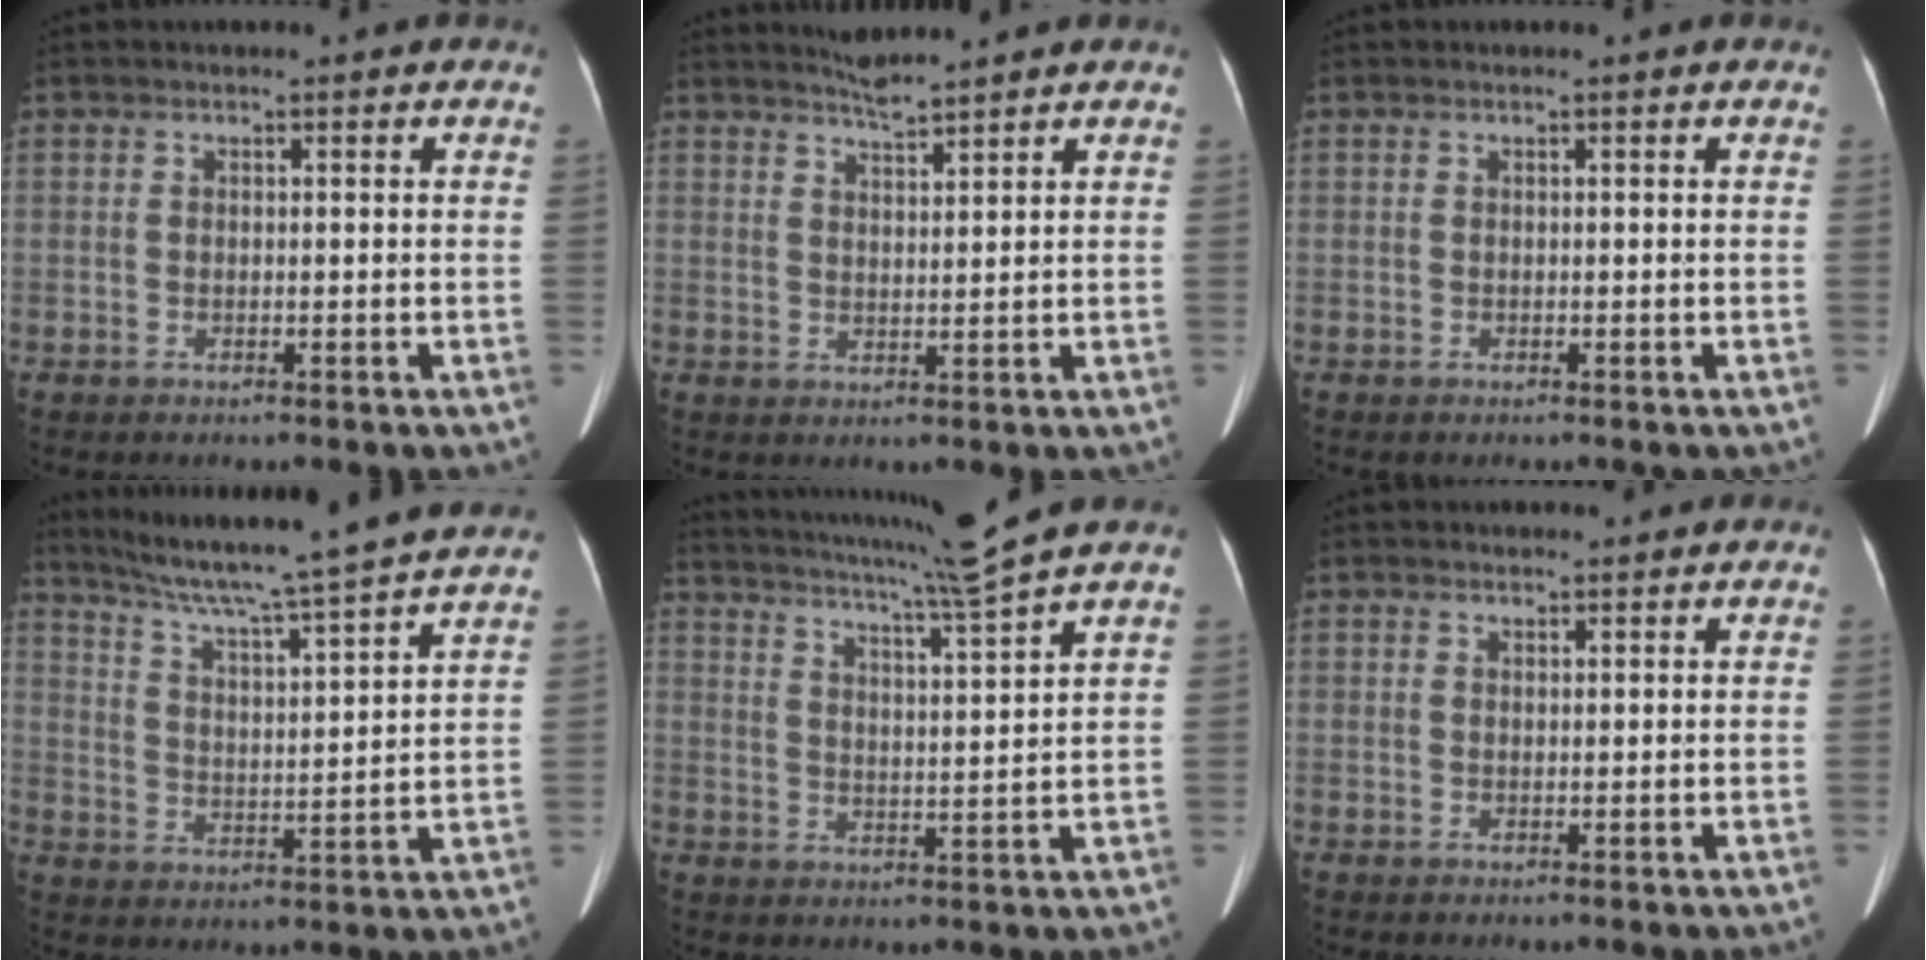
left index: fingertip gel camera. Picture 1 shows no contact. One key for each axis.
{"total": 3.2, "fx": 3.0, "fy": -0.5, "fz": 1.0, "tx": -0.021, "ty": 0.003, "tz": 0.059}
{"total": 0.0}
{"total": 18.5, "fx": 16.3, "fy": -1.9, "fz": 8.7, "tx": -0.151, "ty": -0.013, "tz": 0.236}
{"total": 10.8, "fx": 9.2, "fy": -2.9, "fz": 4.9, "tx": -0.093, "ty": -0.029, "tz": 0.146}
{"total": 1.5, "fx": 1.4, "fy": 0.4, "fz": 0.4, "tx": -0.008, "ty": 0.011, "tz": 0.024}